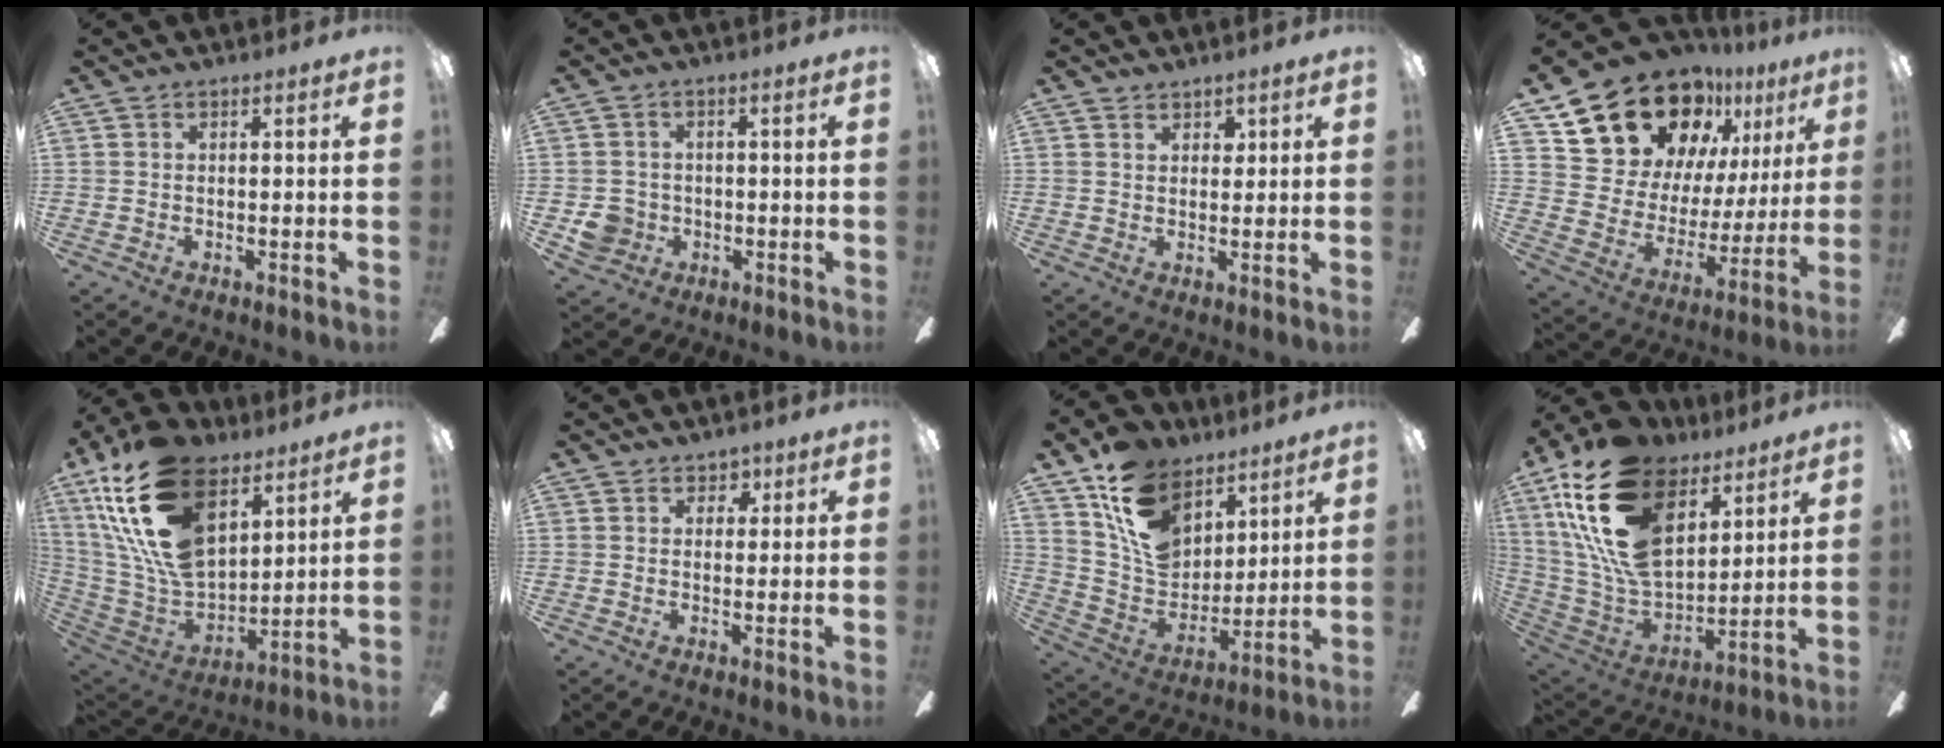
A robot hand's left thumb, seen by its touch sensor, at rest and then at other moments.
{"total": 5.3, "force": [-1.0, 5.1, 1.3], "torque": [-0.027, 0.012, -0.013]}
{"total": 2.6, "force": [2.0, 1.6, 0.4], "torque": [0.005, -0.007, 0.034]}
{"total": 20.1, "force": [15.2, 11.2, 6.9], "torque": [-0.139, -0.106, 0.292]}
{"total": 26.7, "force": [13.6, 15.1, 17.3], "torque": [-0.368, -0.067, 0.249]}
{"total": 3.1, "force": [1.7, 2.6, 0.5], "torque": [0.006, -0.004, 0.027]}
{"total": 17.7, "force": [9.9, 12.1, 8.3], "torque": [-0.151, -0.051, 0.195]}
{"total": 25.2, "force": [12.6, 14.3, 16.5], "torque": [-0.351, -0.063, 0.228]}